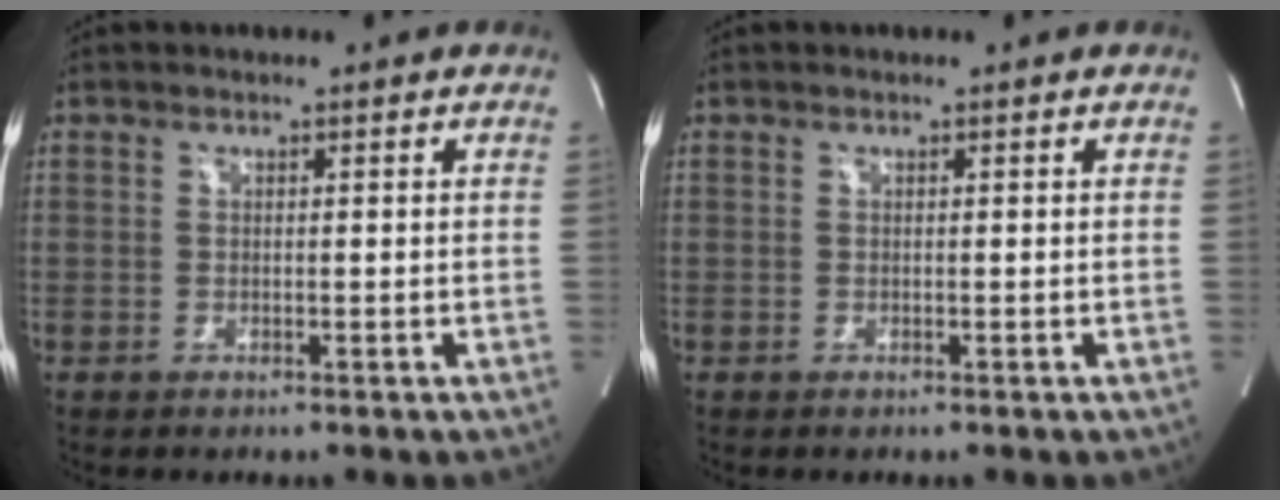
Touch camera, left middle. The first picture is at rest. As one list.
[{"total": 0.0}]